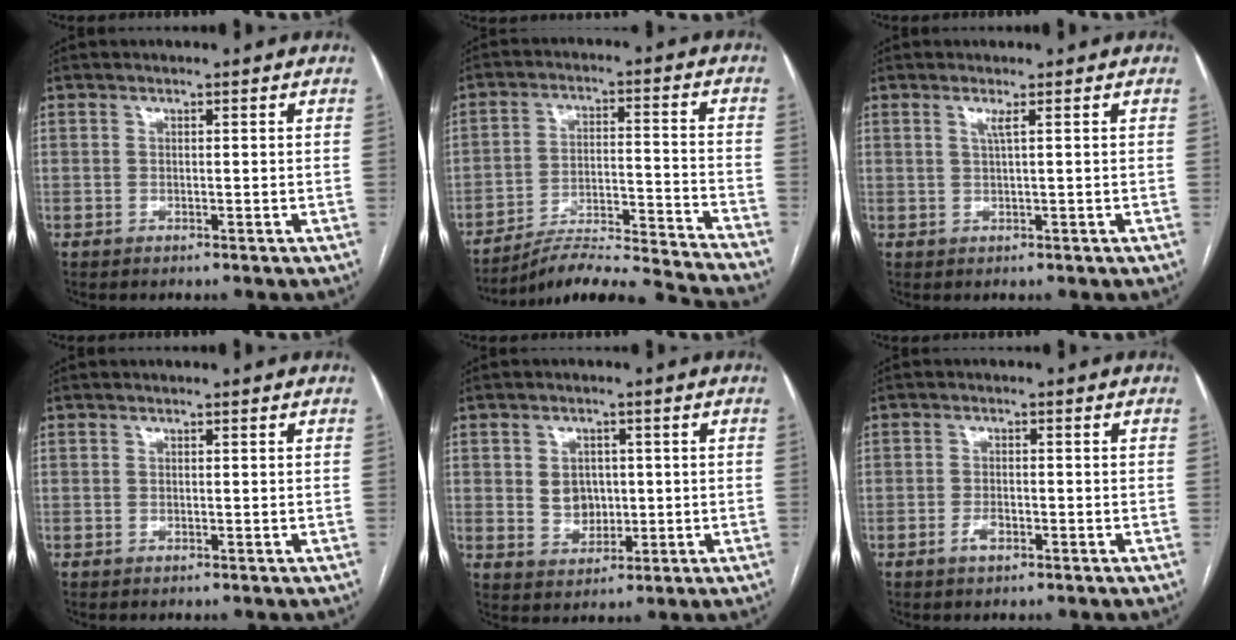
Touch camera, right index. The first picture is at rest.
{"total": 19.1, "force": [-18.2, -1.7, 5.5], "torque": [-0.072, -0.004, -0.269]}
{"total": 1.3, "force": [0.5, -0.3, 1.1], "torque": [-0.030, -0.003, 0.011]}
{"total": 0.0}
{"total": 4.9, "force": [0.5, 4.0, 2.8], "torque": [-0.042, 0.007, 0.019]}
{"total": 2.3, "force": [-1.2, 1.0, 1.7], "torque": [-0.033, 0.002, -0.021]}